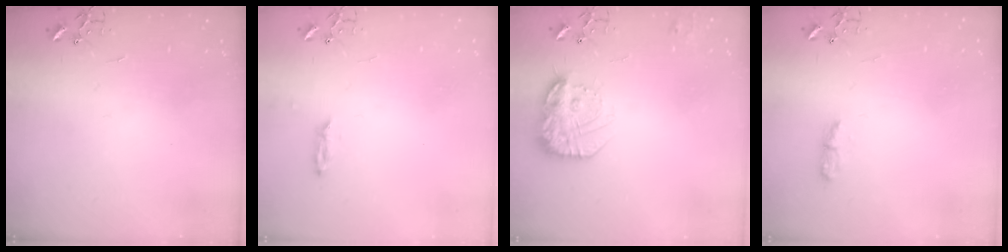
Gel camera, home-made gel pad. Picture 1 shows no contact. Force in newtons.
{"total": 2.3, "press": 2.2, "slide": 0.4}
{"total": 17.4, "press": 17.3, "slide": 1.2}
{"total": 6.1, "press": 6.1, "slide": 0.5}